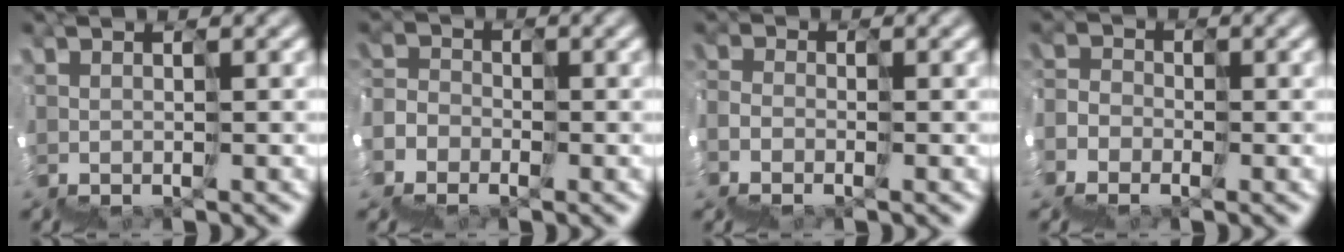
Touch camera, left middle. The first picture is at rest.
{"total": 6.7, "force": [-5.6, 3.2, -1.7], "torque": [0.032, -0.016, -0.091]}
{"total": 3.6, "force": [-3.3, 1.4, -0.2], "torque": [0.010, -0.010, -0.054]}
{"total": 6.1, "force": [-5.3, 2.8, -1.5], "torque": [0.032, -0.012, -0.080]}